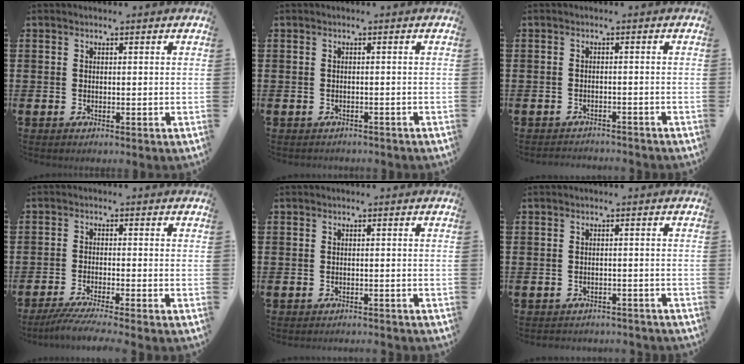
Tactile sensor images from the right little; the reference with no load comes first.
{"total": 0.5, "force": [-0.5, 0.1, -0.1], "torque": [-0.001, 0.000, -0.011]}
{"total": 1.3, "force": [-1.3, -0.1, -0.2], "torque": [-0.001, 0.004, -0.028]}
{"total": 3.5, "force": [-2.8, -0.3, 2.1], "torque": [-0.033, -0.007, -0.050]}
{"total": 0.9, "force": [-0.8, -0.1, -0.1], "torque": [0.000, 0.003, -0.018]}
{"total": 1.4, "force": [-1.4, 0.0, -0.2], "torque": [-0.002, 0.004, -0.031]}